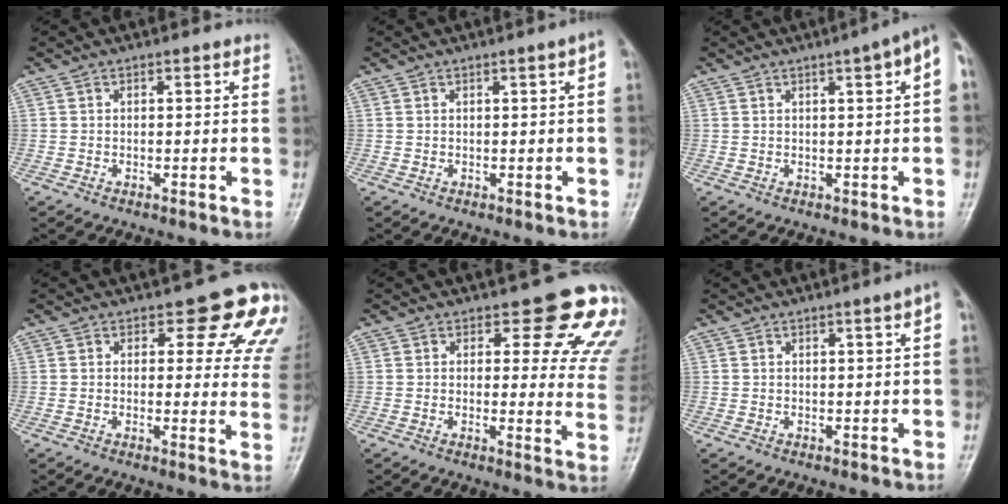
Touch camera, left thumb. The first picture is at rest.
{"total": 2.2, "force": [0.3, 0.2, 2.1], "torque": [-0.019, 0.006, 0.000]}
{"total": 5.7, "force": [1.7, 0.9, 5.4], "torque": [-0.061, 0.016, 0.016]}
{"total": 11.5, "force": [7.3, 5.5, 7.1], "torque": [-0.024, -0.033, 0.060]}
{"total": 12.6, "force": [9.6, 5.1, 6.4], "torque": [-0.010, -0.060, 0.081]}
{"total": 2.5, "force": [0.5, 0.1, 2.5], "torque": [-0.024, 0.007, 0.004]}